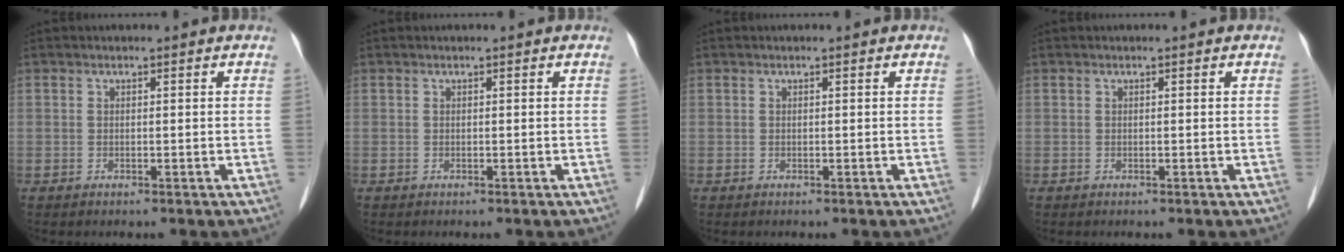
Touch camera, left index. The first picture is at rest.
{"total": 0.0}
{"total": 0.0}
{"total": 0.0}